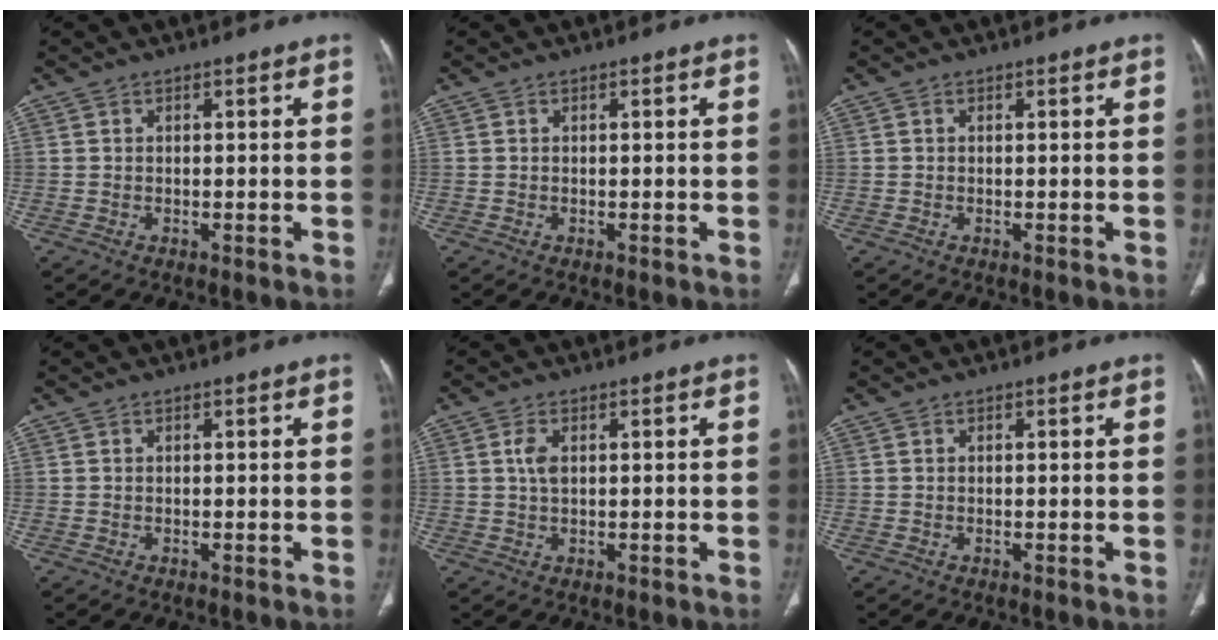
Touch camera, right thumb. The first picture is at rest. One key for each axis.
{"total": 0.0}
{"total": 0.0}
{"total": 0.0}
{"total": 2.7, "fx": 0.7, "fy": 1.4, "fz": 2.3, "tx": -0.052, "ty": 0.003, "tz": 0.014}
{"total": 0.0}